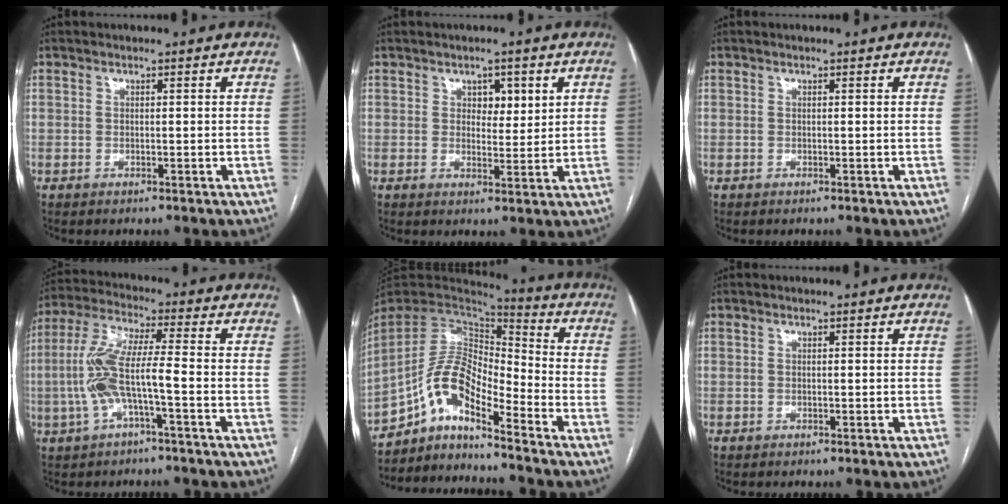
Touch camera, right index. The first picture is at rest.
{"total": 3.8, "force": [1.7, 2.1, 2.7], "torque": [-0.034, 0.001, 0.025]}
{"total": 0.0}
{"total": 9.5, "force": [-2.2, 1.3, 9.1], "torque": [-0.204, 0.019, -0.046]}
{"total": 11.7, "force": [-8.1, 3.1, 7.9], "torque": [-0.152, 0.032, -0.149]}
{"total": 0.0}